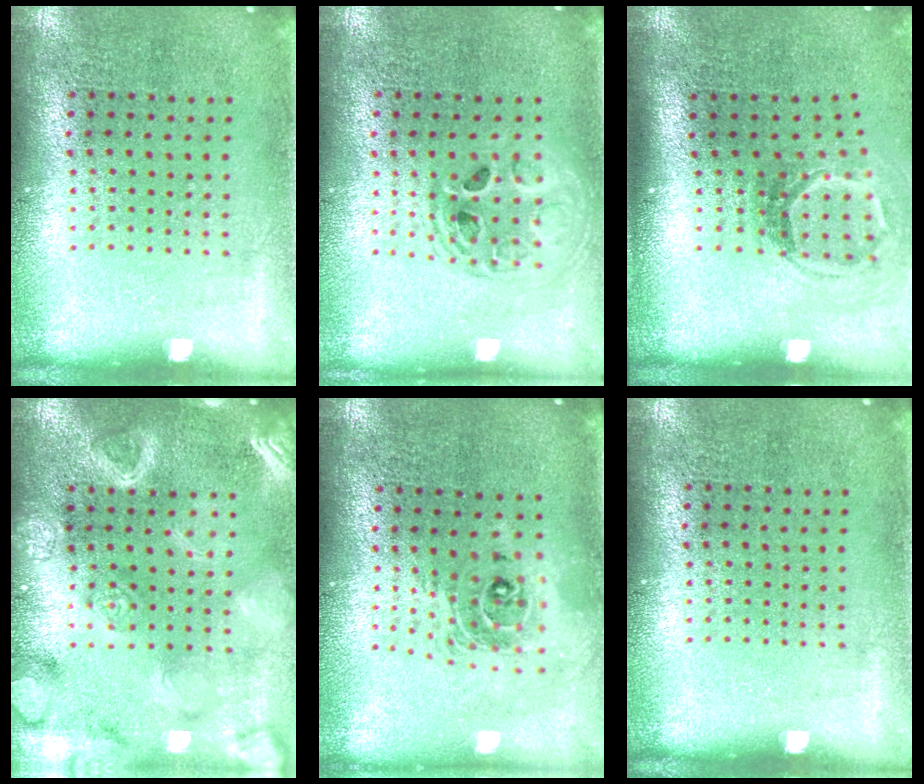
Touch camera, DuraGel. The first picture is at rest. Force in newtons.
{"total": 1.6, "press": 1.4, "slide": 0.8}
{"total": 1.9, "press": 1.3, "slide": 1.4}
{"total": 3.4, "press": 3.4, "slide": 0.4}
{"total": 2.0, "press": 1.6, "slide": 1.3}
{"total": 0.0}